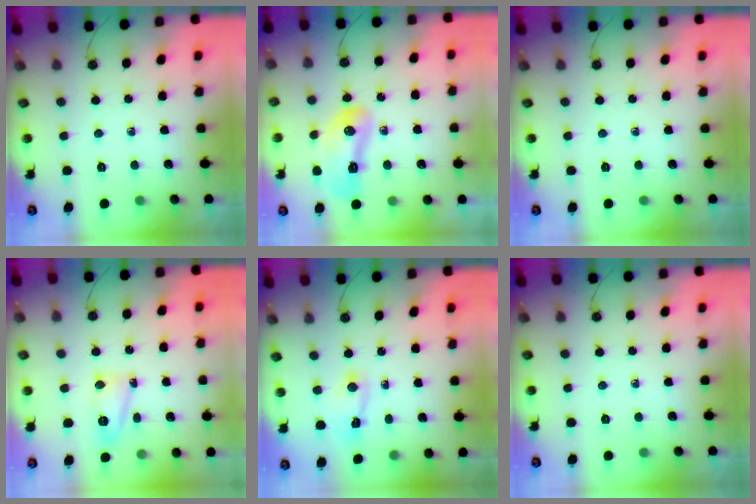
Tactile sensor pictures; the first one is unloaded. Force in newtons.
{"total": 11.6, "press": 11.1, "slide": 3.2}
{"total": 0.0}
{"total": 9.2, "press": 9.1, "slide": 1.1}
{"total": 2.3, "press": 2.3, "slide": 0.3}
{"total": 0.0}